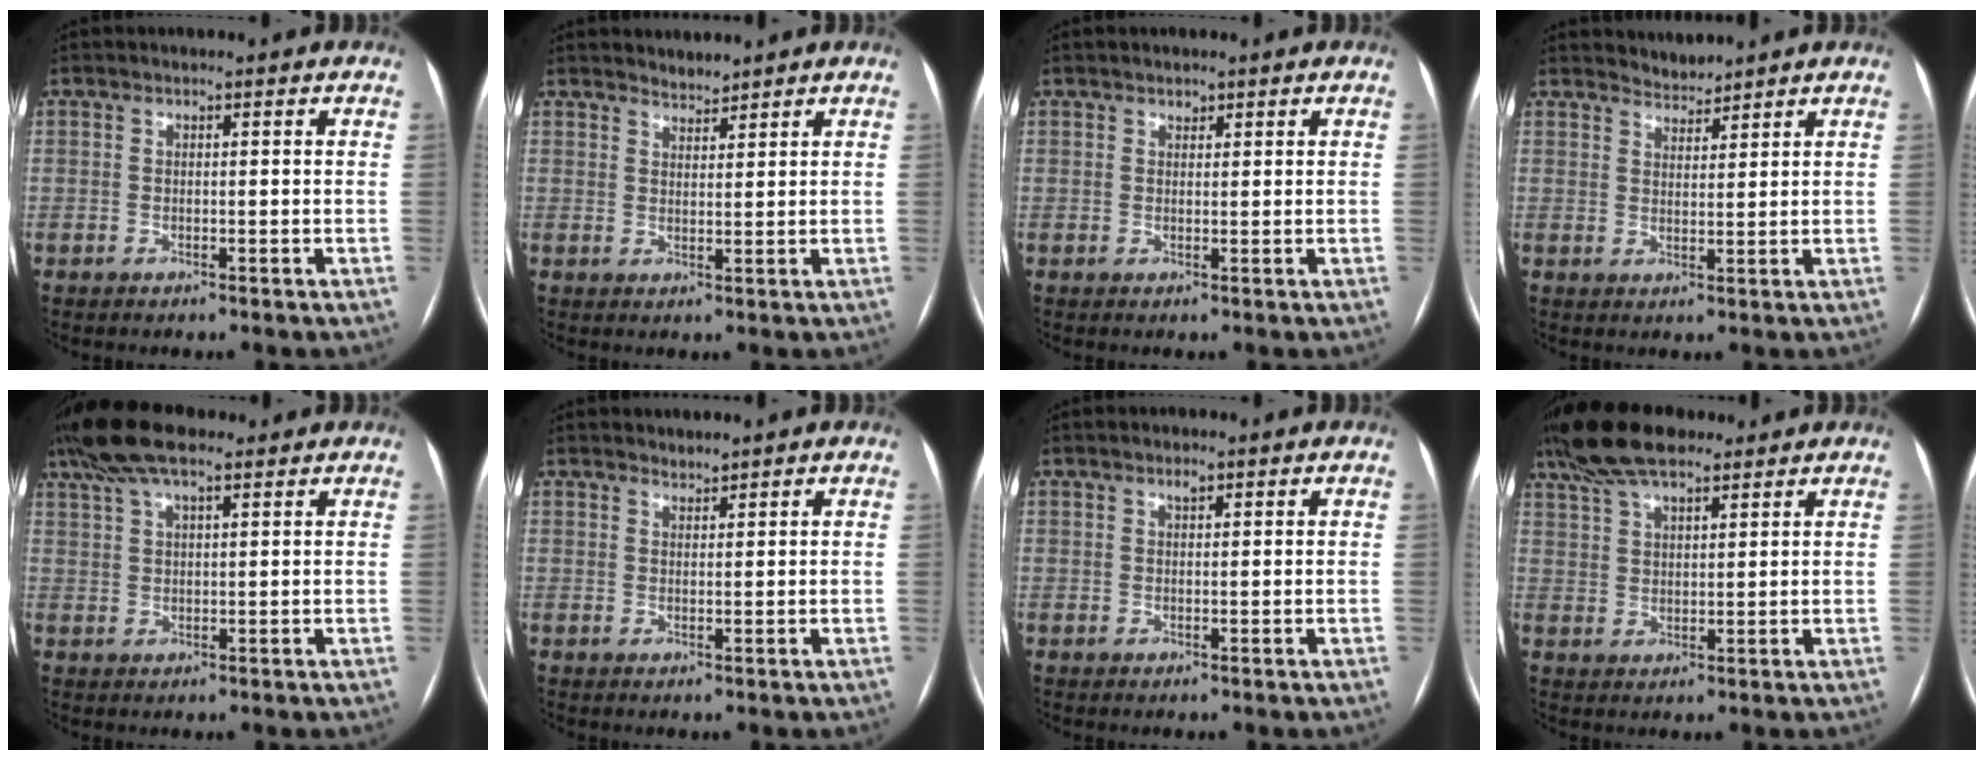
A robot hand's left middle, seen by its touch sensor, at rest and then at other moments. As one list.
[{"total": 1.8, "force": [1.8, 0.2, -0.2], "torque": [-0.002, 0.002, 0.035]}, {"total": 1.0, "force": [0.8, 0.5, 0.3], "torque": [-0.006, 0.000, 0.011]}, {"total": 2.5, "force": [2.5, 0.2, -0.5], "torque": [0.003, 0.003, 0.049]}, {"total": 9.4, "force": [7.0, 2.5, 5.8], "torque": [-0.116, 0.040, 0.127]}, {"total": 1.2, "force": [1.1, 0.0, -0.1], "torque": [-0.004, 0.002, 0.024]}, {"total": 1.0, "force": [0.7, 0.3, 0.6], "torque": [-0.014, 0.001, 0.014]}, {"total": 10.9, "force": [8.6, 3.3, 6.0], "torque": [-0.119, 0.037, 0.155]}]